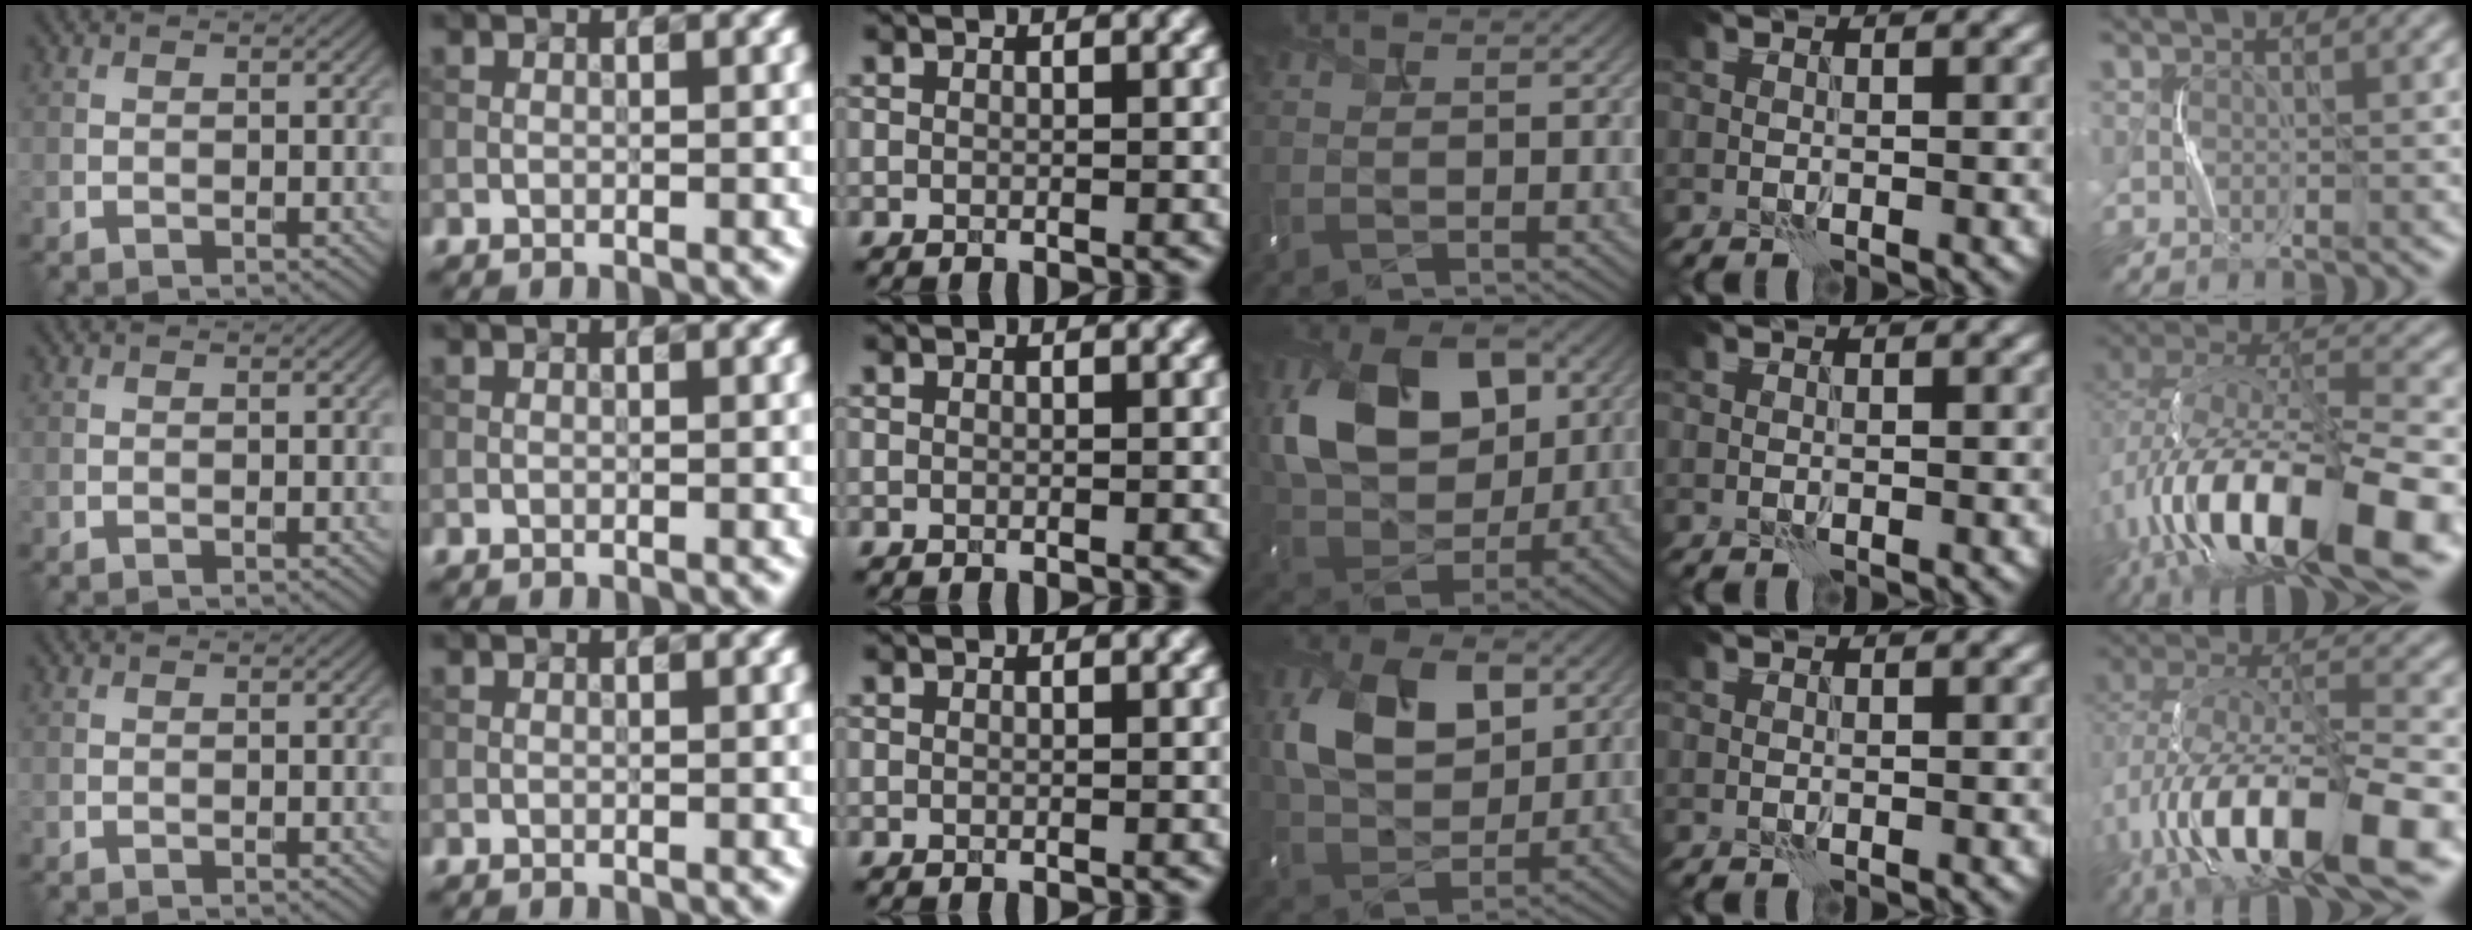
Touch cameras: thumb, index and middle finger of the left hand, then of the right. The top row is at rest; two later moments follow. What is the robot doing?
{"motion": "shake", "object": "handbell"}